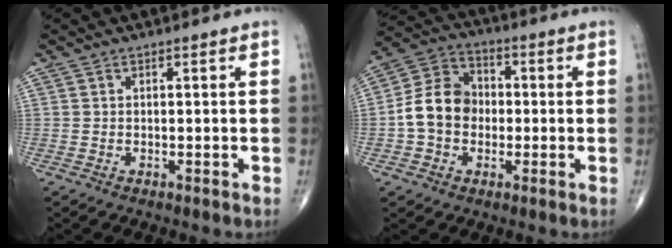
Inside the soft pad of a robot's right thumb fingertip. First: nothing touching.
{"total": 10.5, "force": [-1.1, 8.5, 6.1], "torque": [-0.099, 0.037, -0.031]}